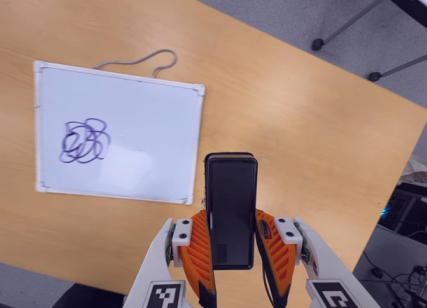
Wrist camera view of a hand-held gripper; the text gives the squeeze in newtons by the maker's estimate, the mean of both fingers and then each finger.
{"total": 4.7, "left": 3.4, "right": 5.9}